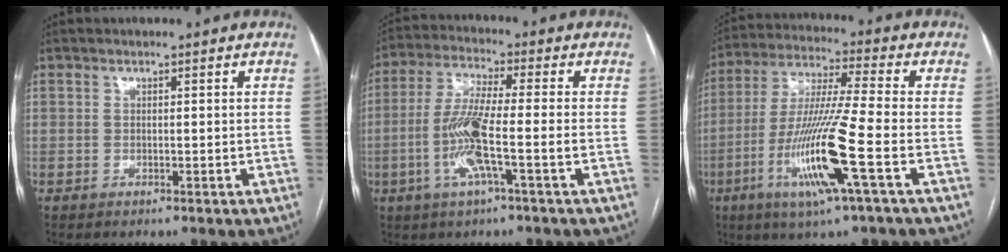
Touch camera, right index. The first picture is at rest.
{"total": 9.4, "force": [-2.5, 0.1, 9.1], "torque": [-0.187, -0.004, -0.054]}
{"total": 15.2, "force": [-5.4, -0.7, 14.2], "torque": [-0.292, -0.020, -0.105]}